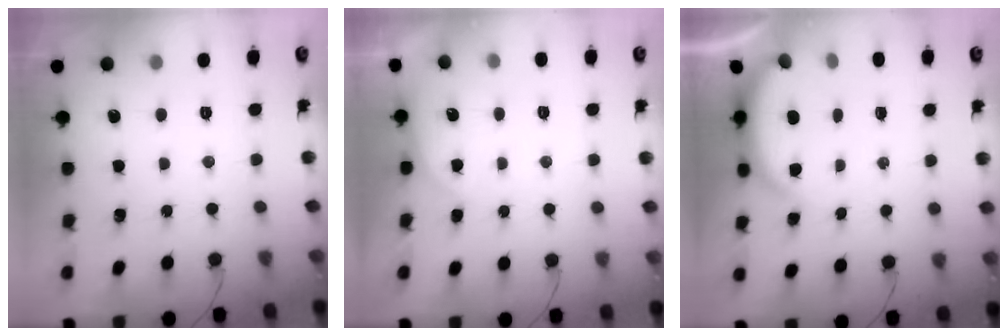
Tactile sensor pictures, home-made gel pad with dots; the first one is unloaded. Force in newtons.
{"total": 3.3, "press": 2.5, "slide": 2.2}
{"total": 2.8, "press": 2.8, "slide": 0.6}